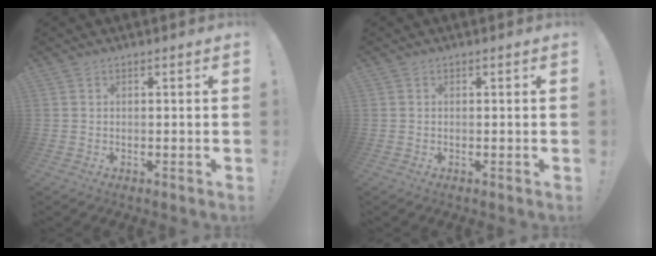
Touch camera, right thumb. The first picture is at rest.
{"total": 0.0}